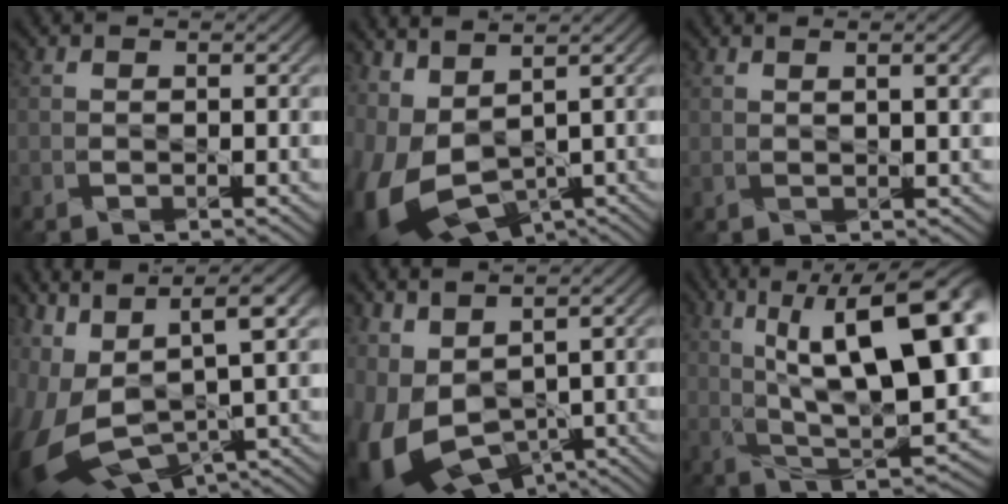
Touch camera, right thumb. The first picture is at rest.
{"total": 10.7, "force": [0.3, 6.0, 8.9], "torque": [-0.240, -0.018, 0.020]}
{"total": 3.3, "force": [1.3, 0.8, 3.0], "torque": [-0.034, 0.016, 0.020]}
{"total": 14.9, "force": [2.0, 7.0, 13.0], "torque": [-0.311, -0.020, 0.066]}
{"total": 11.0, "force": [-0.8, 6.9, 8.5], "torque": [-0.237, -0.029, 0.003]}
{"total": 18.2, "force": [5.4, 6.7, 16.0], "torque": [-0.235, 0.029, 0.090]}